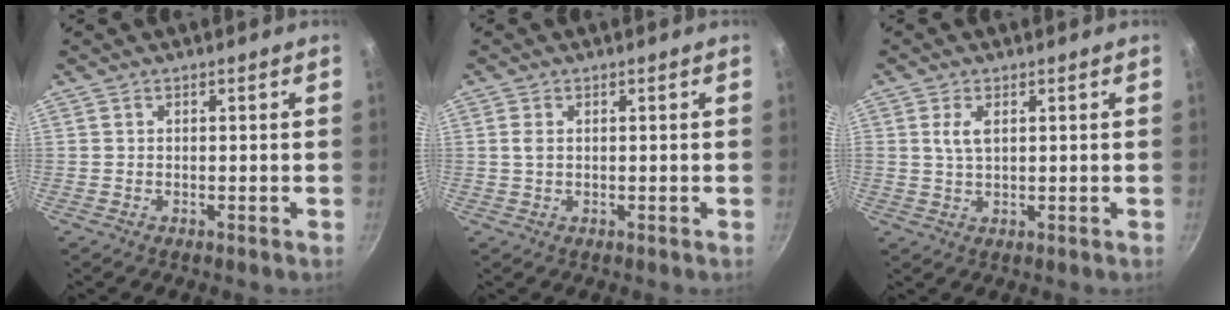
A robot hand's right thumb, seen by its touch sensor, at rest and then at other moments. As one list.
[{"total": 1.3, "force": [0.2, 0.8, 1.0], "torque": [-0.023, 0.000, 0.005]}, {"total": 3.0, "force": [0.9, 1.5, 2.4], "torque": [-0.048, 0.000, 0.020]}]